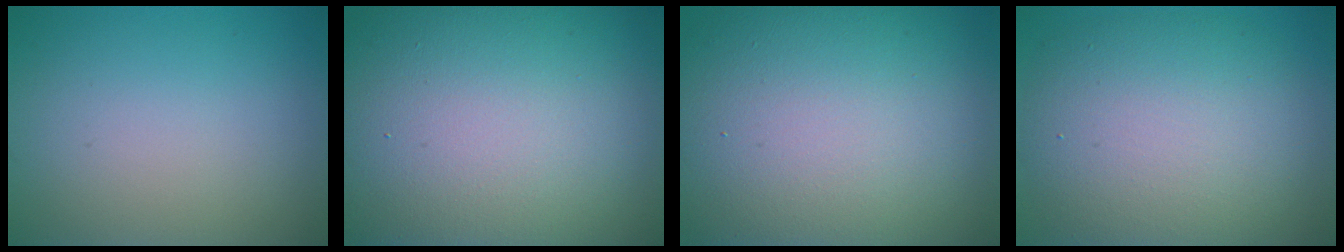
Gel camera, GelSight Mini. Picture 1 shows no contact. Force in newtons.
{"total": 23.6, "press": 23.6, "slide": 1.3}
{"total": 18.0, "press": 17.9, "slide": 1.8}
{"total": 9.7, "press": 9.7, "slide": 0.6}